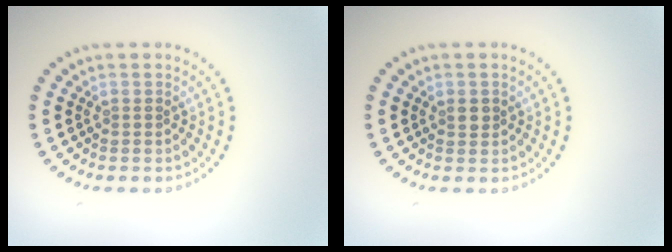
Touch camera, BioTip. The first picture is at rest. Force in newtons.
{"total": 1.0, "press": 1.0, "slide": 0.4}